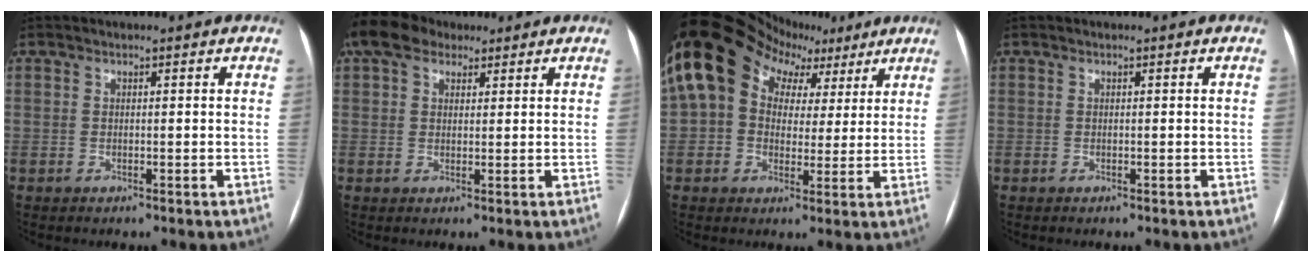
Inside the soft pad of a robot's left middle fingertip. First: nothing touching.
{"total": 7.9, "force": [5.6, 4.4, 3.4], "torque": [-0.071, 0.043, 0.105]}
{"total": 18.8, "force": [8.1, 13.8, 9.9], "torque": [-0.204, 0.097, 0.140]}
{"total": 0.0}